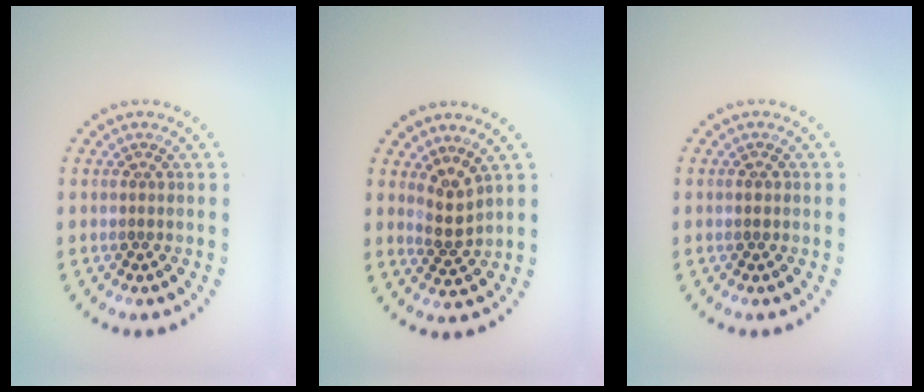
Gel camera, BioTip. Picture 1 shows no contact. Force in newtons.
{"total": 2.2, "press": 1.7, "slide": 1.4}
{"total": 1.0, "press": 1.0, "slide": 0.0}